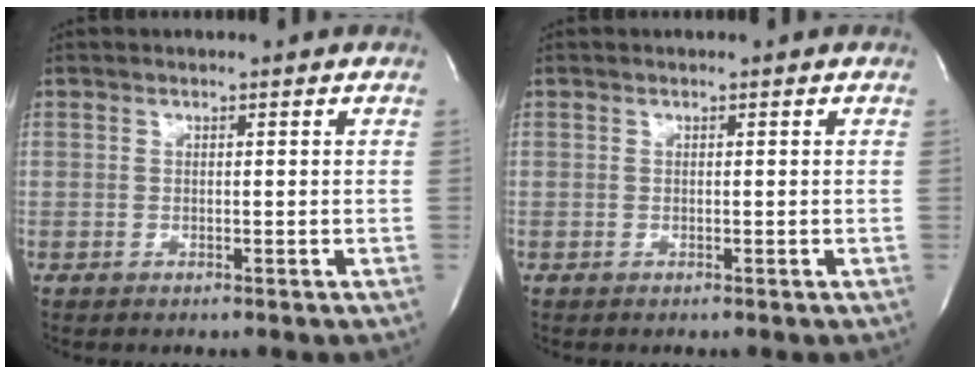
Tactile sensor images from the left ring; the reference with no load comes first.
{"total": 0.0}